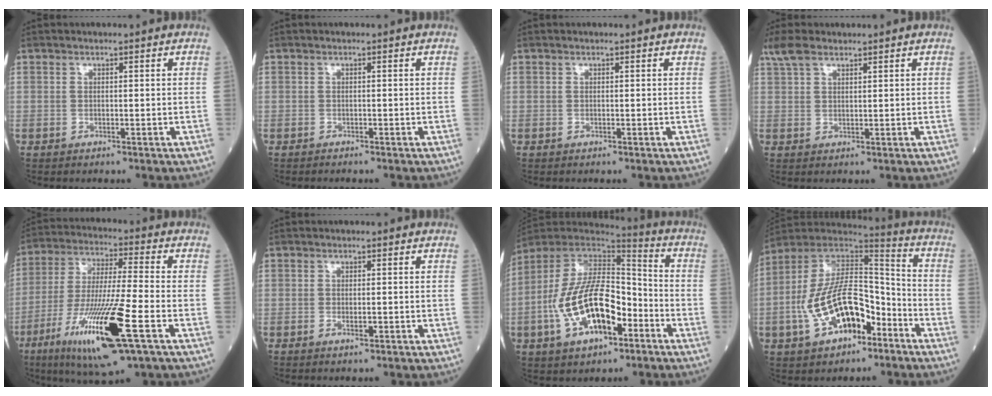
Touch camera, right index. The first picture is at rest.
{"total": 0.5, "force": [-0.5, 0.1, 0.0], "torque": [-0.006, -0.001, -0.012]}
{"total": 0.0}
{"total": 4.4, "force": [3.4, 1.6, 2.3], "torque": [-0.060, 0.018, 0.073]}
{"total": 18.5, "force": [-7.9, 1.3, 16.6], "torque": [-0.342, -0.041, -0.143]}
{"total": 1.2, "force": [-0.5, 0.3, 1.1], "torque": [-0.021, -0.002, -0.007]}
{"total": 17.7, "force": [-5.7, 7.6, 14.9], "torque": [-0.294, 0.015, -0.097]}
{"total": 16.6, "force": [-6.1, 8.1, 13.1], "torque": [-0.252, 0.028, -0.103]}